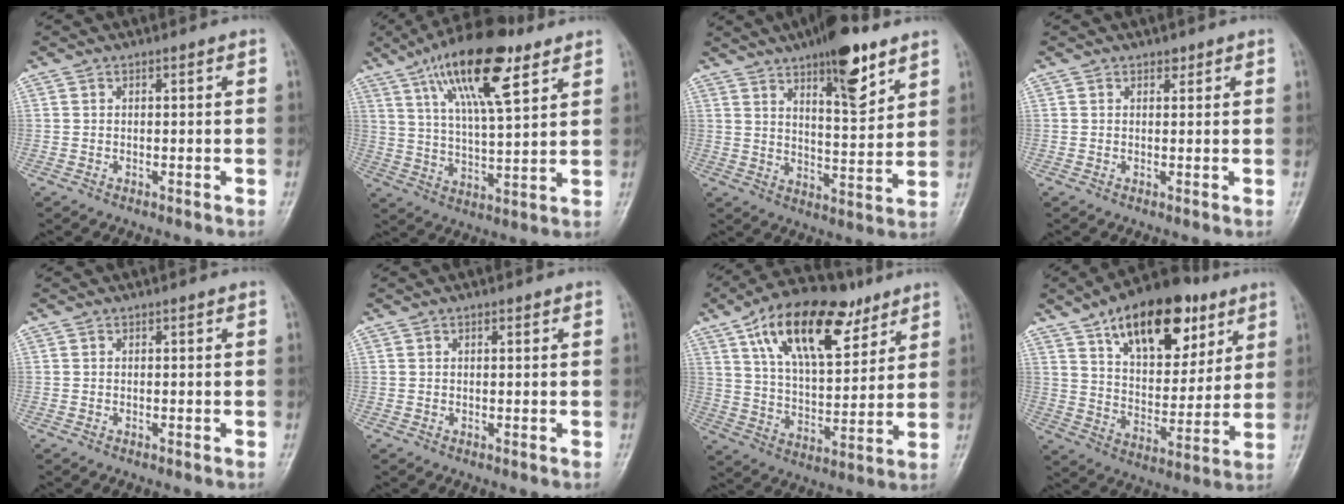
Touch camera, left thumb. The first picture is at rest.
{"total": 17.6, "force": [9.5, 5.6, 13.7], "torque": [-0.213, -0.025, 0.164]}
{"total": 12.9, "force": [8.0, 3.9, 9.3], "torque": [-0.117, -0.047, 0.124]}
{"total": 1.0, "force": [0.7, 0.6, 0.3], "torque": [0.002, -0.005, 0.008]}
{"total": 0.0}
{"total": 0.9, "force": [0.4, 0.4, 0.6], "torque": [-0.008, 0.000, 0.005]}
{"total": 20.0, "force": [10.7, 9.6, 13.9], "torque": [-0.193, -0.030, 0.185]}
{"total": 20.8, "force": [11.3, 10.7, 13.8], "torque": [-0.168, -0.037, 0.185]}